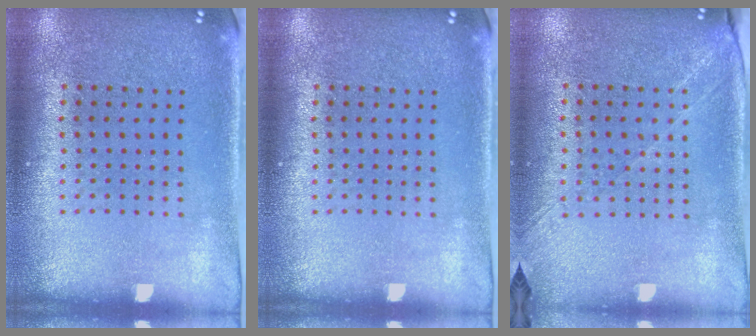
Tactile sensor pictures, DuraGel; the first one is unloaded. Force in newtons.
{"total": 0.0}
{"total": 1.3, "press": 1.2, "slide": 0.4}